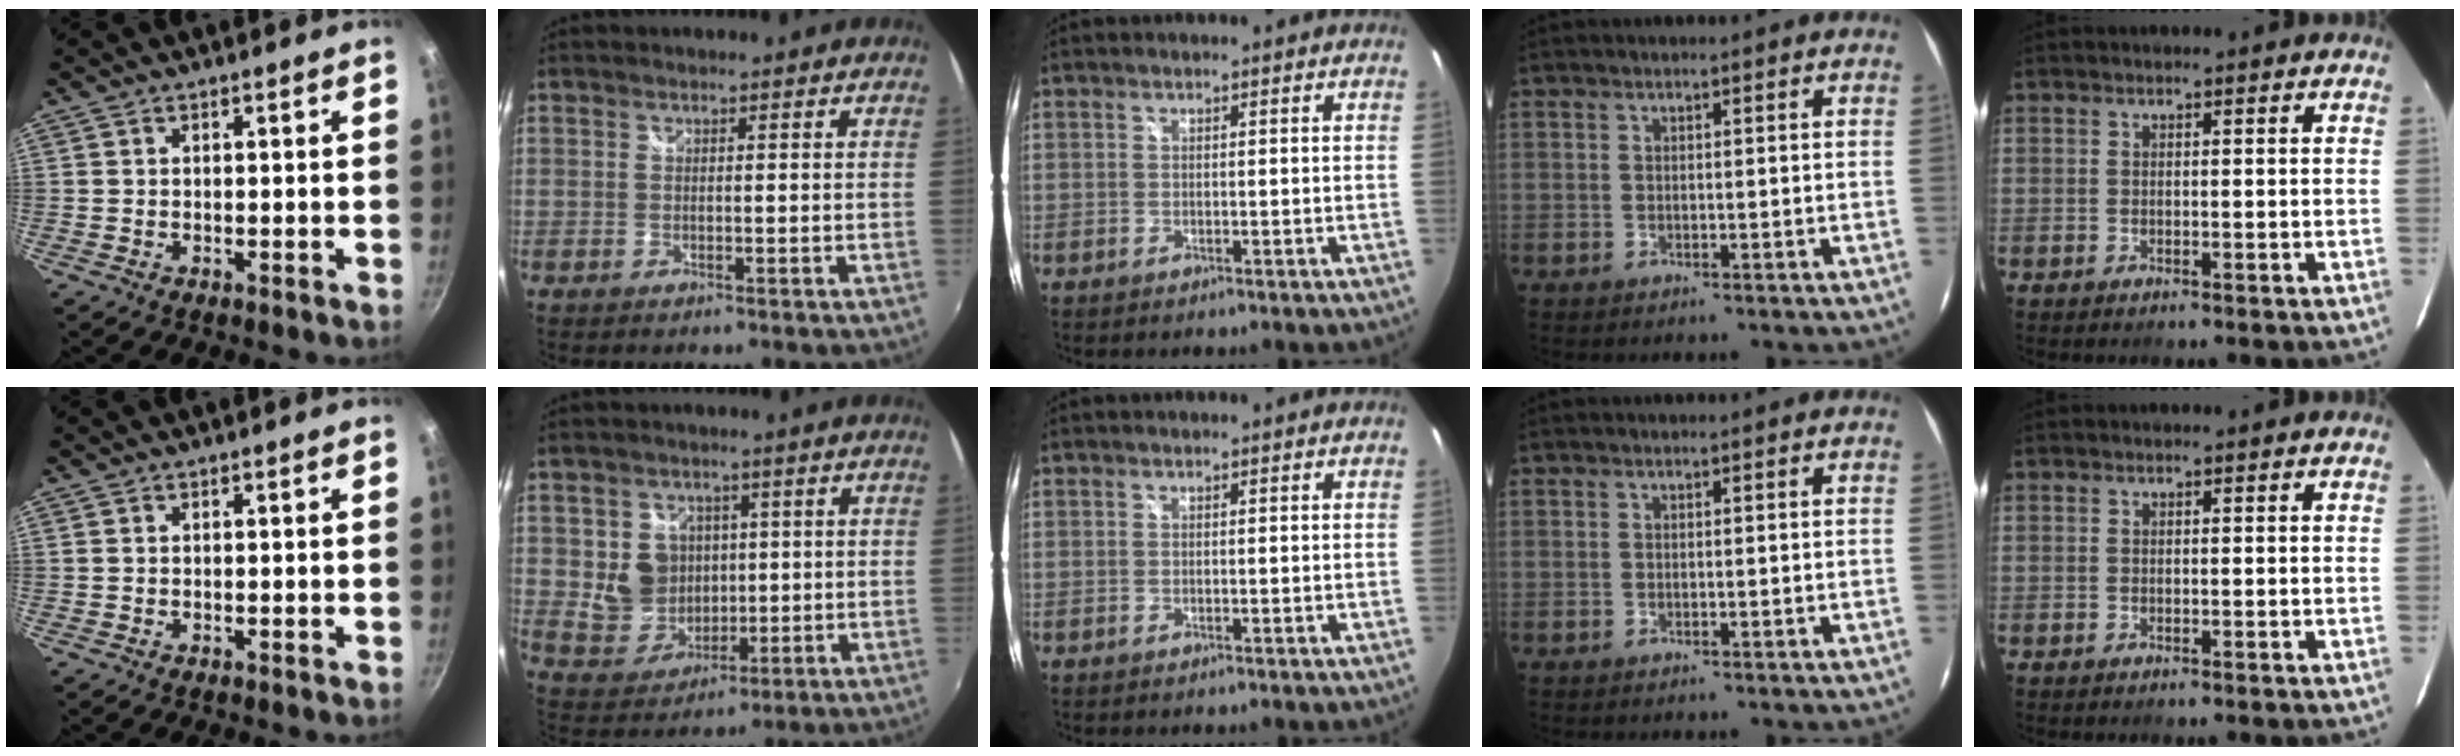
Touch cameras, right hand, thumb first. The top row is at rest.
{"index": {"total": 8.6, "force": [1.2, 7.9, 3.0], "torque": [-0.074, 0.006, 0.040]}}